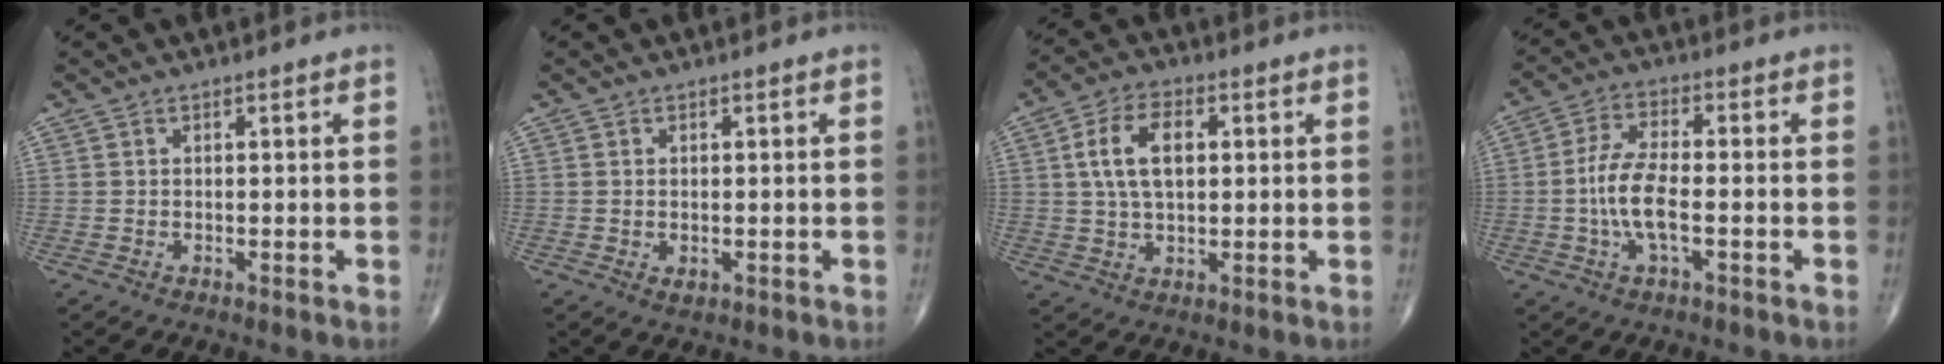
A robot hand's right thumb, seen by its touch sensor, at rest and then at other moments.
{"total": 1.5, "force": [-0.3, 1.0, 1.1], "torque": [-0.017, -0.004, -0.001]}
{"total": 9.4, "force": [1.9, 5.3, 7.6], "torque": [-0.132, 0.005, 0.033]}
{"total": 8.4, "force": [-1.7, 3.1, 7.7], "torque": [-0.167, 0.015, -0.035]}